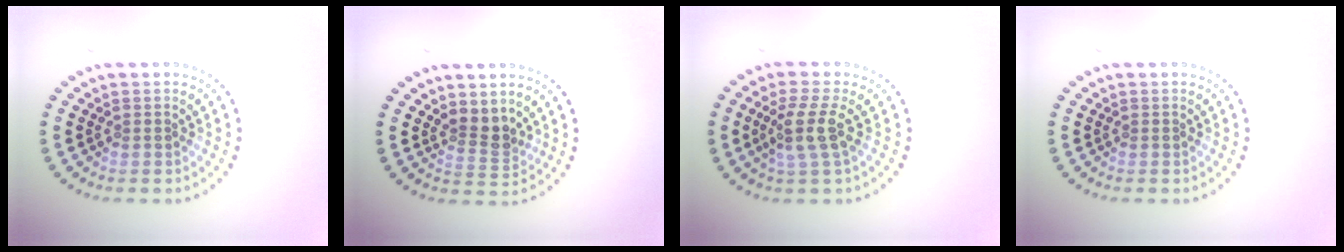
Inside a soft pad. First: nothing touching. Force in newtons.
{"total": 2.4, "press": 1.9, "slide": 1.5}
{"total": 2.9, "press": 2.3, "slide": 1.8}
{"total": 0.0}